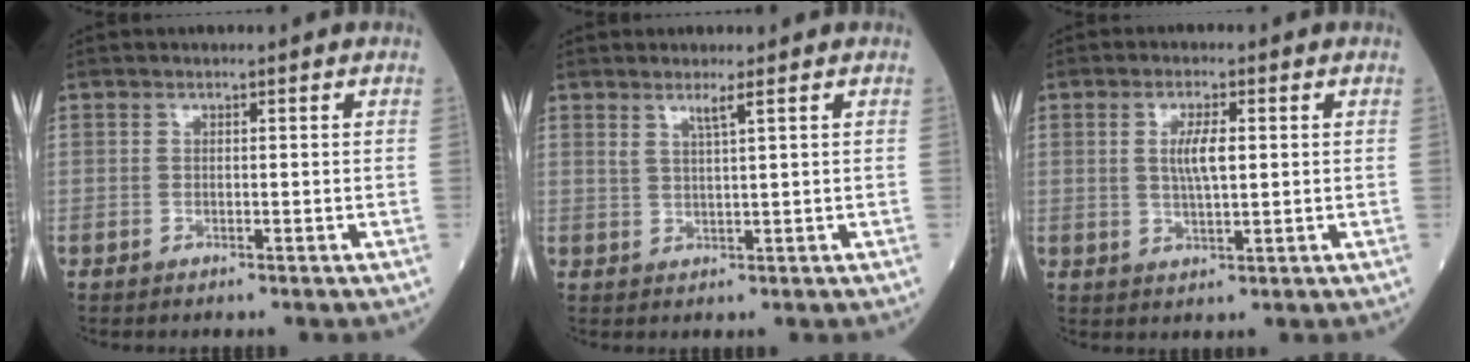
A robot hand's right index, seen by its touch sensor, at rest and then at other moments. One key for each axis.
{"total": 2.2, "fx": 1.4, "fy": -0.4, "fz": 1.6, "tx": -0.034, "ty": -0.006, "tz": 0.028}
{"total": 4.5, "fx": 0.8, "fy": 0.9, "fz": 4.3, "tx": -0.084, "ty": 0.001, "tz": 0.015}